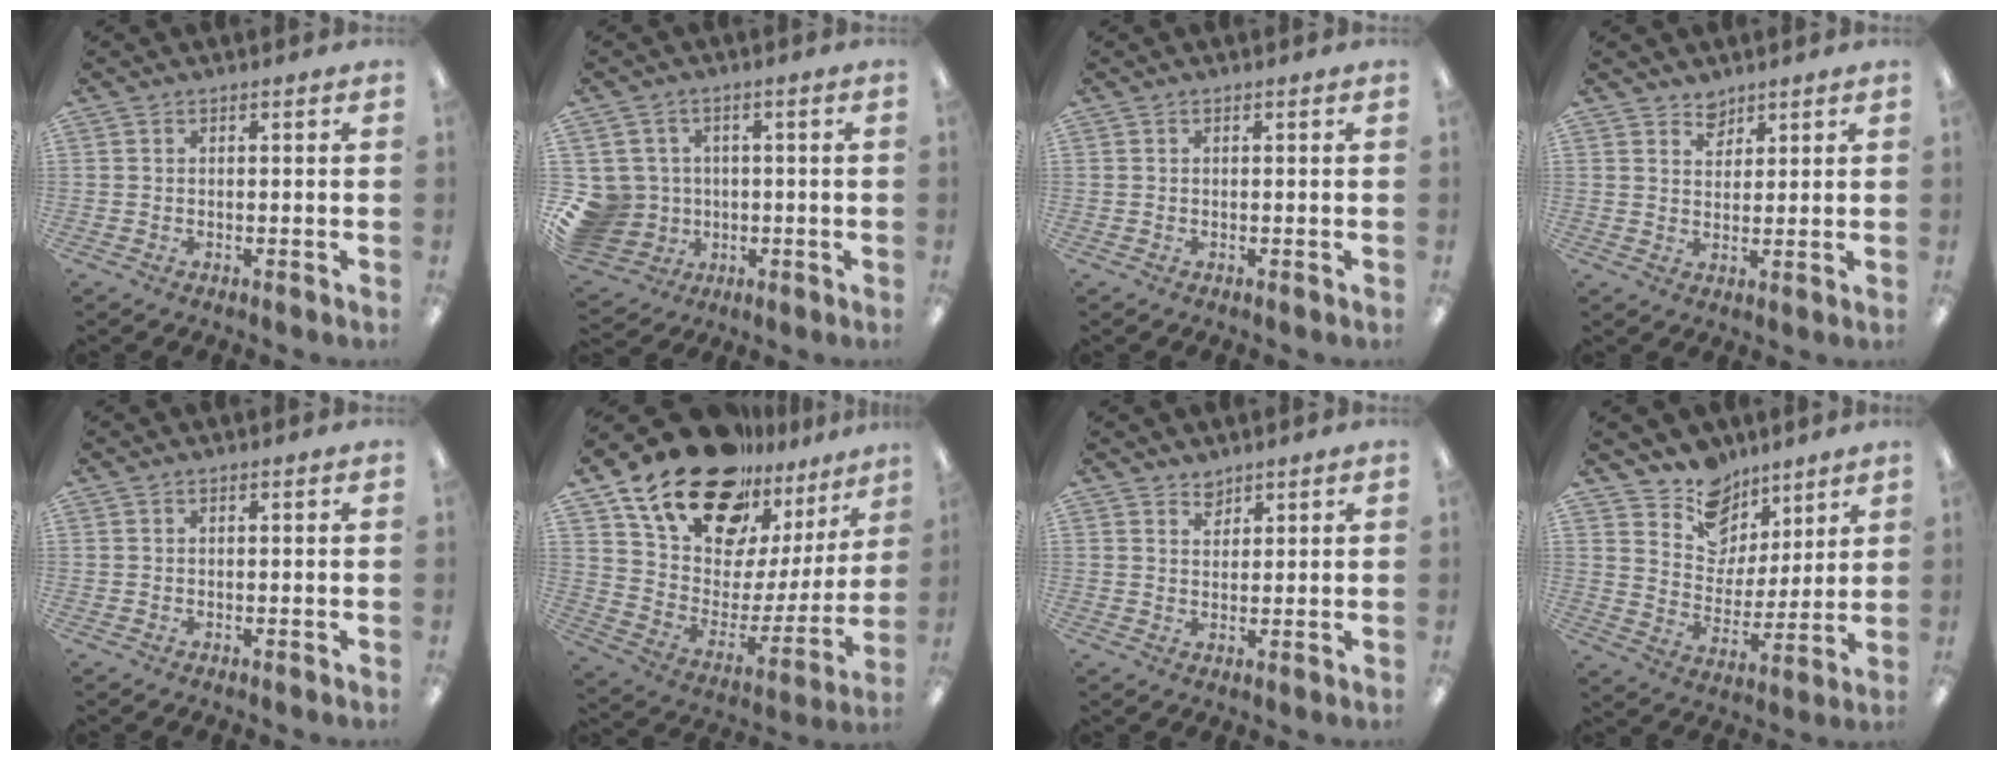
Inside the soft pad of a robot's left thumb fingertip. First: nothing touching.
{"total": 10.0, "force": [-1.3, 9.5, 2.8], "torque": [-0.095, 0.020, -0.014]}
{"total": 0.0}
{"total": 3.5, "force": [3.0, 1.9, 0.4], "torque": [0.002, -0.018, 0.056]}
{"total": 0.0}
{"total": 23.4, "force": [18.0, 11.3, 9.9], "torque": [-0.177, -0.108, 0.327]}
{"total": 2.5, "force": [2.1, 1.2, 0.4], "torque": [0.007, -0.013, 0.038]}
{"total": 12.5, "force": [9.5, 7.9, 1.8], "torque": [-0.035, -0.079, 0.182]}